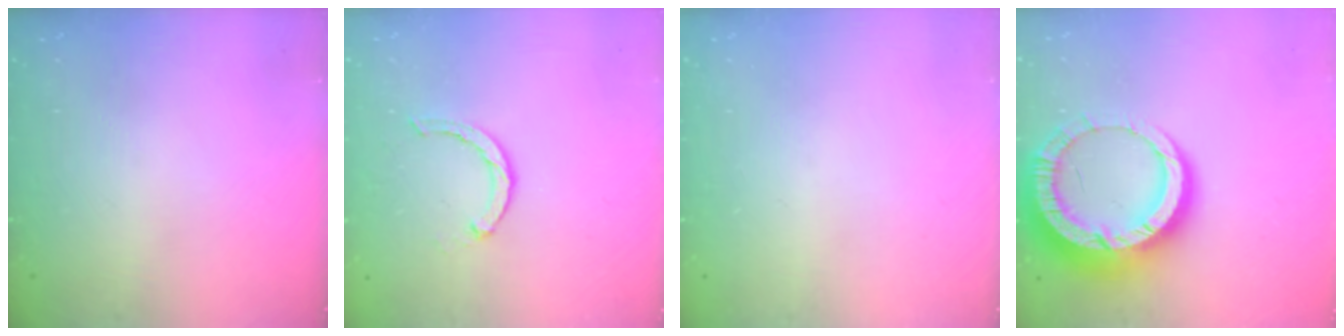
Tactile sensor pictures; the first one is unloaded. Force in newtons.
{"total": 2.1, "press": 2.0, "slide": 0.4}
{"total": 0.0}
{"total": 17.1, "press": 17.0, "slide": 1.9}